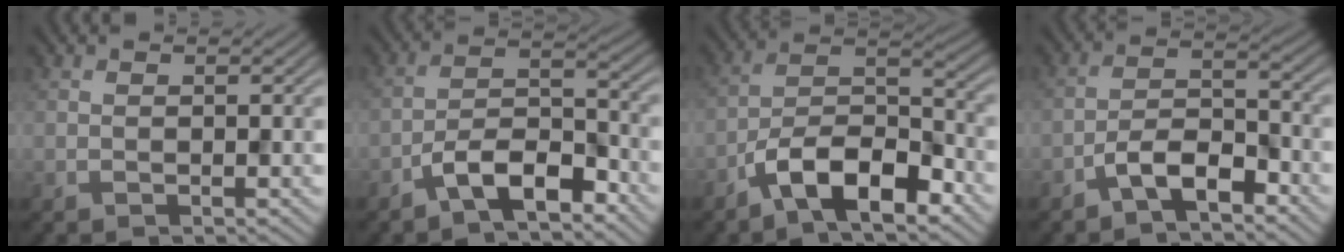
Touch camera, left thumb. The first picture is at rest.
{"total": 7.0, "force": [-4.7, 2.5, 4.5], "torque": [-0.081, 0.010, -0.098]}
{"total": 10.1, "force": [-6.5, 3.7, 6.8], "torque": [-0.111, 0.005, -0.138]}
{"total": 5.4, "force": [-3.6, 2.0, 3.5], "torque": [-0.064, 0.009, -0.079]}